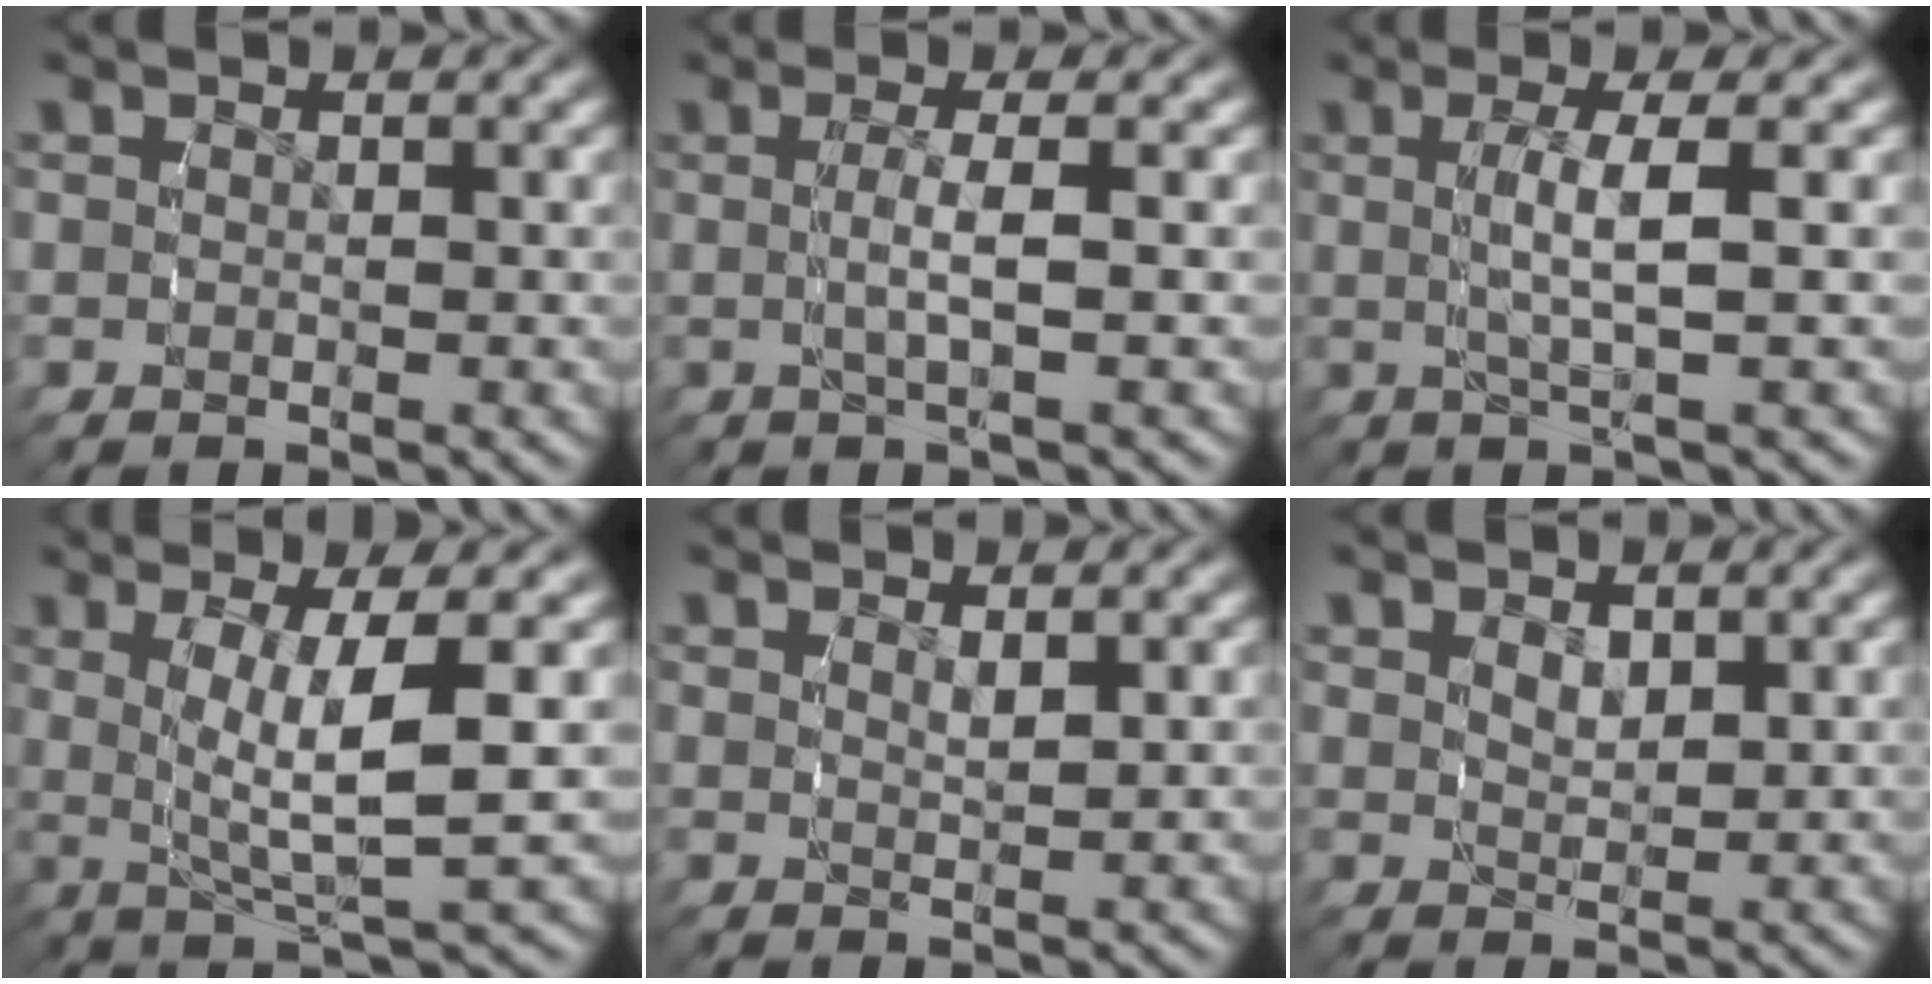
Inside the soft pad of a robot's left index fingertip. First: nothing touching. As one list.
[{"total": 2.3, "force": [0.0, -0.6, 2.2], "torque": [-0.040, 0.006, -0.002]}, {"total": 3.0, "force": [0.4, -0.6, 2.9], "torque": [-0.050, 0.008, 0.006]}, {"total": 5.9, "force": [1.0, 1.3, 5.6], "torque": [-0.088, 0.004, 0.017]}, {"total": 1.0, "force": [0.8, -0.6, 0.1], "torque": [0.010, 0.000, 0.014]}, {"total": 1.1, "force": [0.9, 0.3, 0.6], "torque": [-0.002, -0.002, 0.020]}]